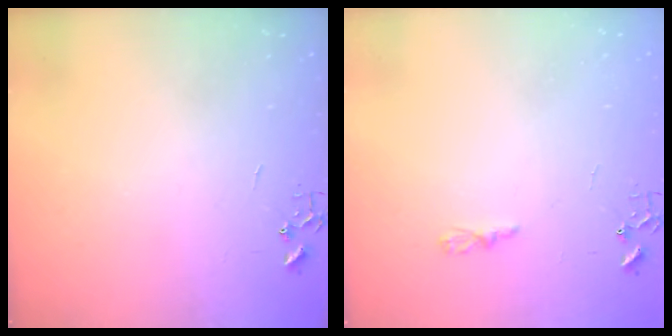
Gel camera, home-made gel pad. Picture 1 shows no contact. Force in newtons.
{"total": 3.2, "press": 3.1, "slide": 0.4}